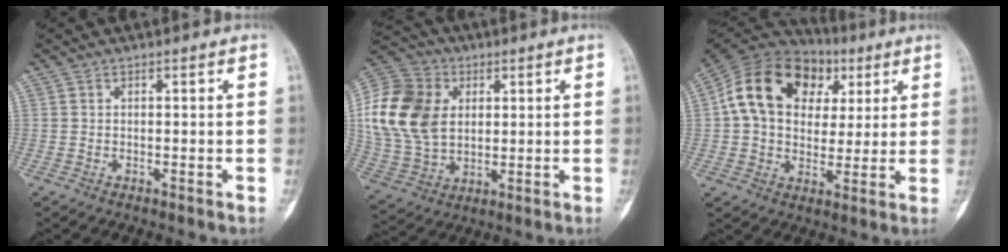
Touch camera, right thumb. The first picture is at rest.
{"total": 18.9, "force": [3.5, 13.9, 12.2], "torque": [-0.236, -0.001, 0.069]}
{"total": 19.9, "force": [5.1, 14.6, 12.4], "torque": [-0.203, 0.020, 0.082]}